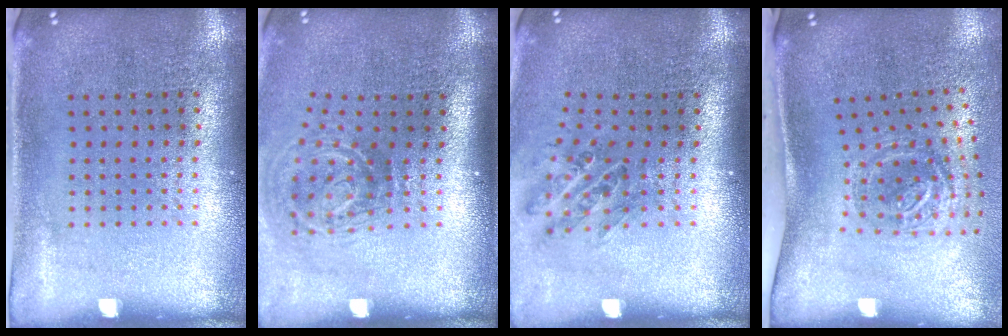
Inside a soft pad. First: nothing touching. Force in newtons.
{"total": 2.1, "press": 1.2, "slide": 1.6}
{"total": 1.1, "press": 1.0, "slide": 0.4}
{"total": 1.9, "press": 1.3, "slide": 1.5}